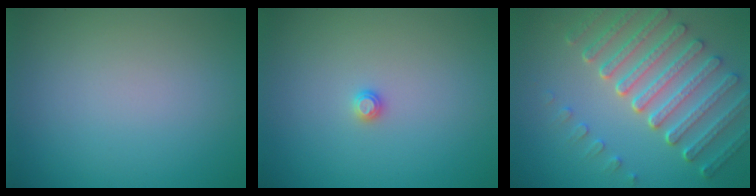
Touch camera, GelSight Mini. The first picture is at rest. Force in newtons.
{"total": 0.8, "press": 0.8, "slide": 0.1}
{"total": 7.3, "press": 5.5, "slide": 4.8}